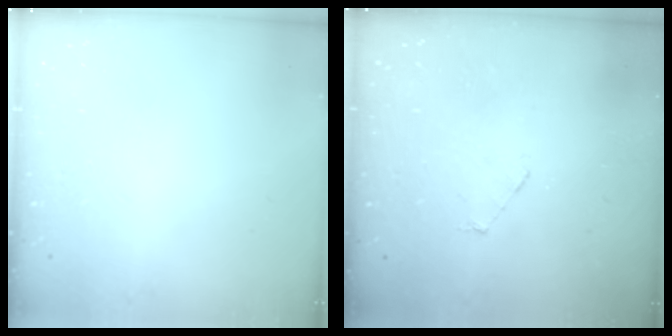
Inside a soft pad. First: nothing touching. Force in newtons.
{"total": 3.6, "press": 3.6, "slide": 0.3}